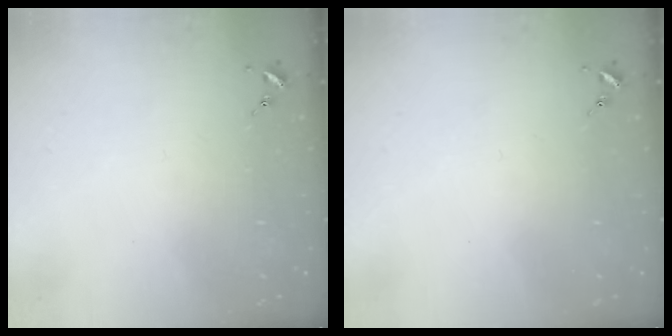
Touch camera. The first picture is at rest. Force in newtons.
{"total": 0.0}